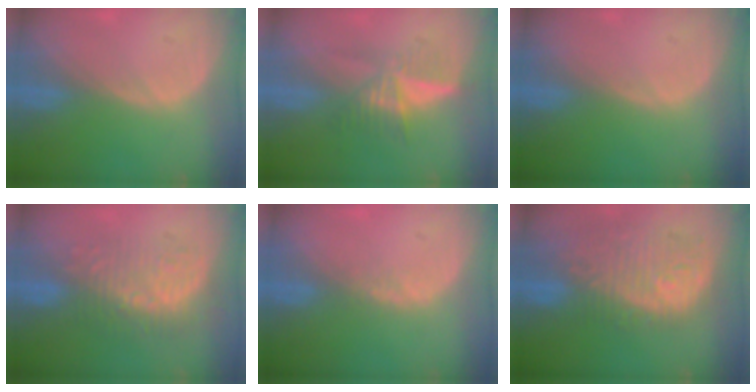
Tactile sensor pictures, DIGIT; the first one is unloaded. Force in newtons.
{"total": 5.9, "press": 5.3, "slide": 2.7}
{"total": 0.0}
{"total": 9.3, "press": 8.4, "slide": 3.9}
{"total": 1.3, "press": 1.1, "slide": 0.7}
{"total": 11.9, "press": 10.7, "slide": 5.3}